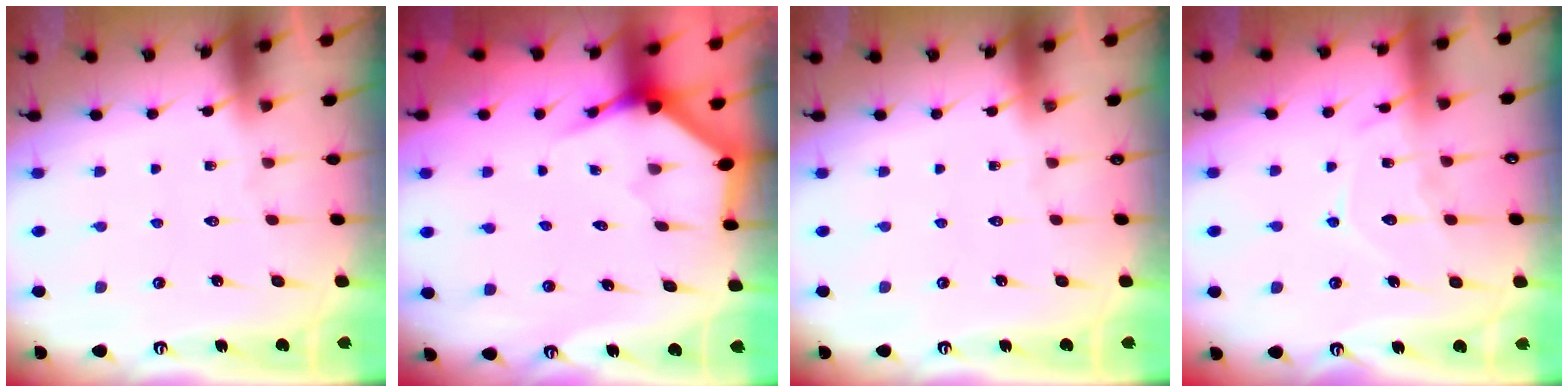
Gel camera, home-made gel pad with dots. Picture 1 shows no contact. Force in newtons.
{"total": 3.6, "press": 3.6, "slide": 0.1}
{"total": 0.0}
{"total": 10.1, "press": 10.1, "slide": 1.0}